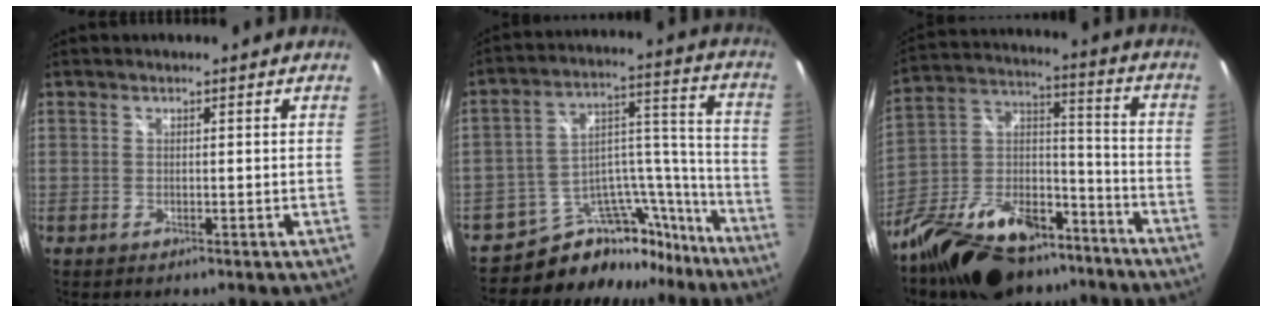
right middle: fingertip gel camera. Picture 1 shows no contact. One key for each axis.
{"total": 16.5, "fx": -14.4, "fy": 7.6, "fz": 2.8, "tx": -0.039, "ty": 0.084, "tz": -0.212}
{"total": 24.0, "fx": -16.4, "fy": 12.1, "fz": 12.6, "tx": -0.253, "ty": 0.033, "tz": -0.258}